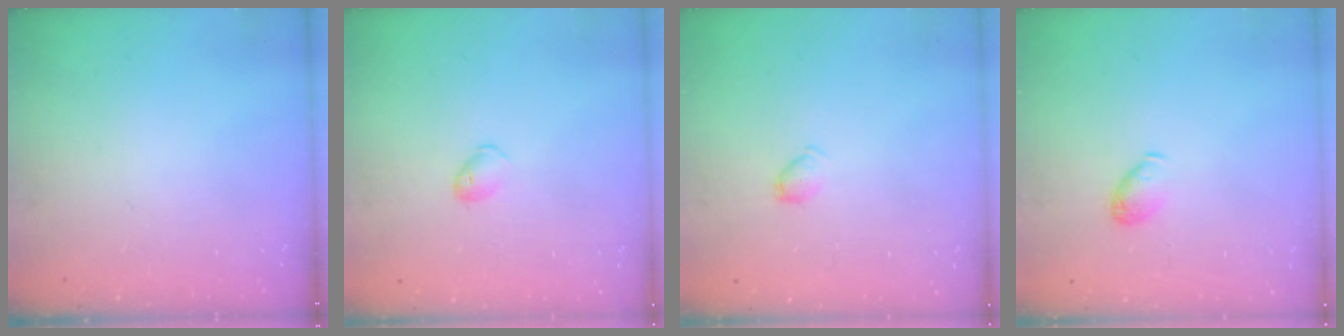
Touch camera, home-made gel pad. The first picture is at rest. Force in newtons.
{"total": 4.8, "press": 4.8, "slide": 0.7}
{"total": 5.3, "press": 5.2, "slide": 0.7}
{"total": 5.5, "press": 5.5, "slide": 0.4}